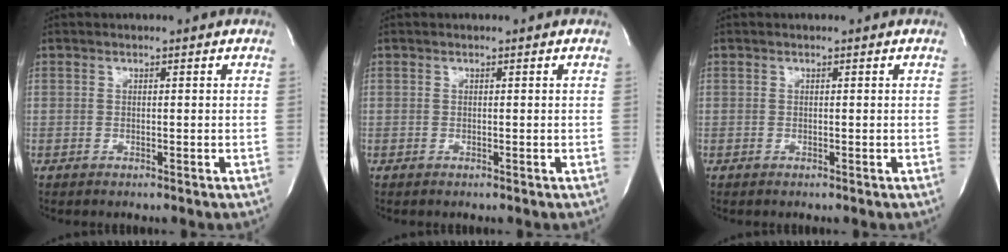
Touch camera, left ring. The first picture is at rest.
{"total": 0.0}
{"total": 0.0}